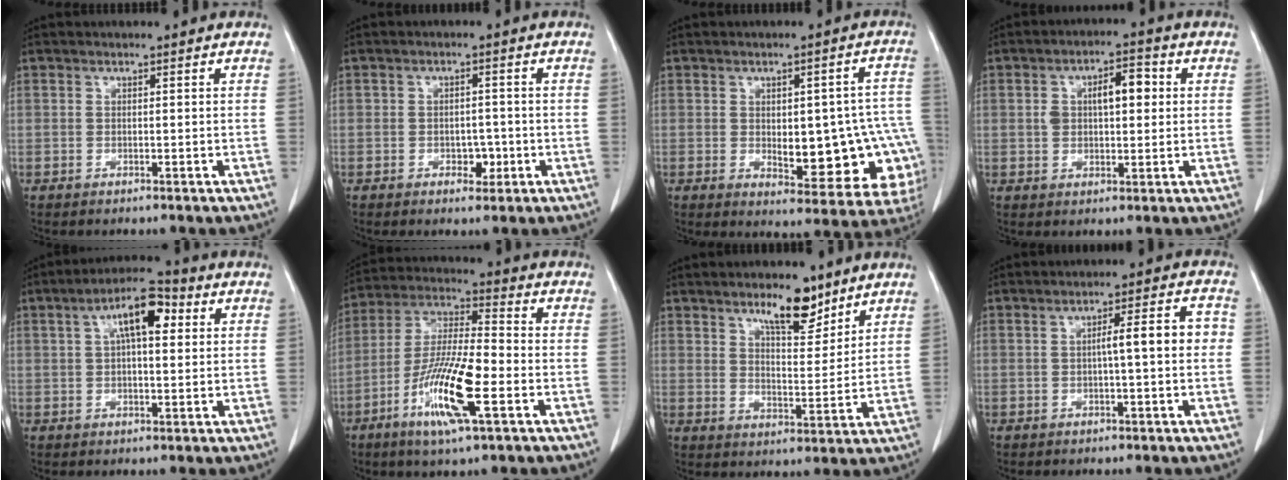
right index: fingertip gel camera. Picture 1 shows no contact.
{"total": 2.9, "force": [-1.0, 2.0, 1.8], "torque": [-0.018, 0.005, -0.009]}
{"total": 16.5, "force": [-2.7, 6.8, 14.8], "torque": [-0.123, 0.026, -0.011]}
{"total": 7.0, "force": [1.4, 3.1, 6.1], "torque": [-0.102, 0.022, 0.027]}
{"total": 8.5, "force": [2.7, 2.7, 7.6], "torque": [-0.135, 0.028, 0.041]}
{"total": 14.1, "force": [-5.3, 1.9, 13.0], "torque": [-0.259, -0.012, -0.100]}
{"total": 8.2, "force": [5.9, 2.6, 5.0], "torque": [-0.081, -0.003, 0.100]}
{"total": 5.3, "force": [-0.2, 0.5, 5.3], "torque": [-0.078, 0.017, -0.003]}